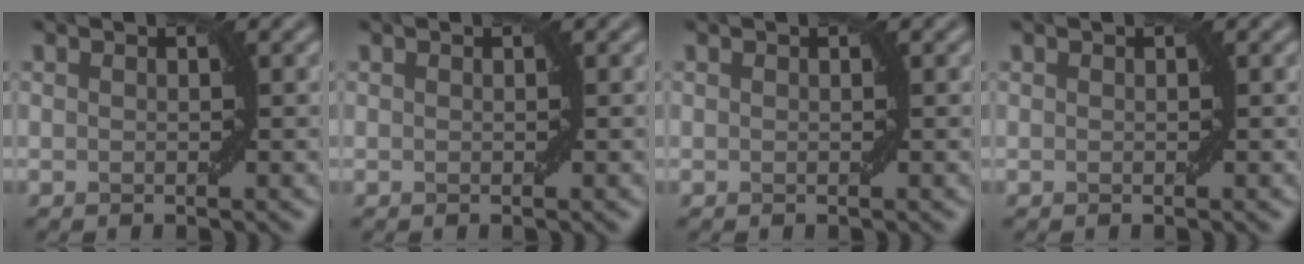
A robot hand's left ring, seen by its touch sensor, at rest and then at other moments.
{"total": 0.0}
{"total": 0.0}
{"total": 0.0}